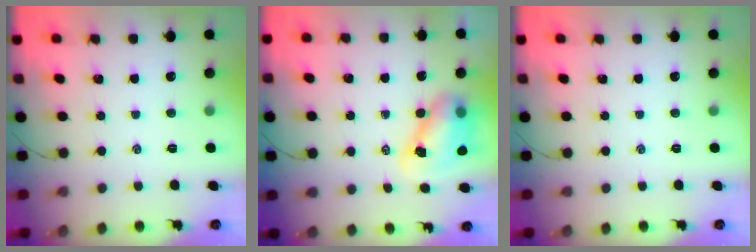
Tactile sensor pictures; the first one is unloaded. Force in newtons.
{"total": 8.2, "press": 8.1, "slide": 1.7}
{"total": 0.0}